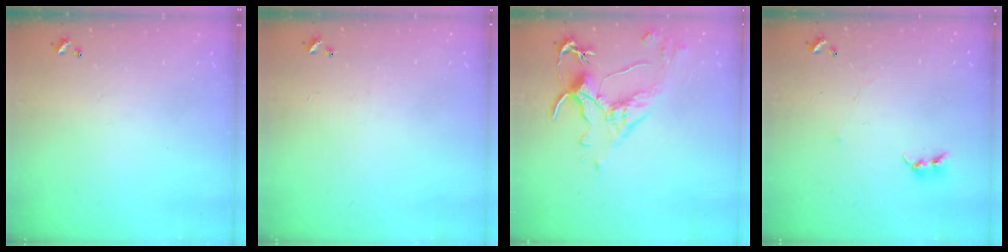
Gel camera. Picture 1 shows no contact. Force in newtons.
{"total": 2.4, "press": 2.4, "slide": 0.3}
{"total": 2.5, "press": 2.1, "slide": 1.4}
{"total": 2.4, "press": 2.4, "slide": 0.4}